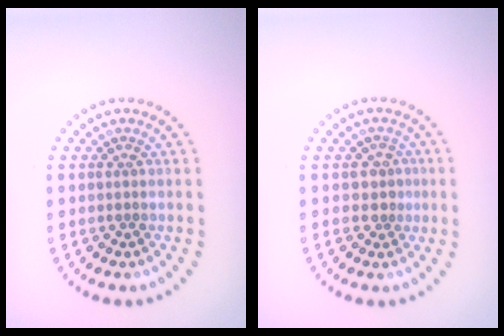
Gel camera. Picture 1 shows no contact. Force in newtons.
{"total": 1.5, "press": 1.1, "slide": 1.0}